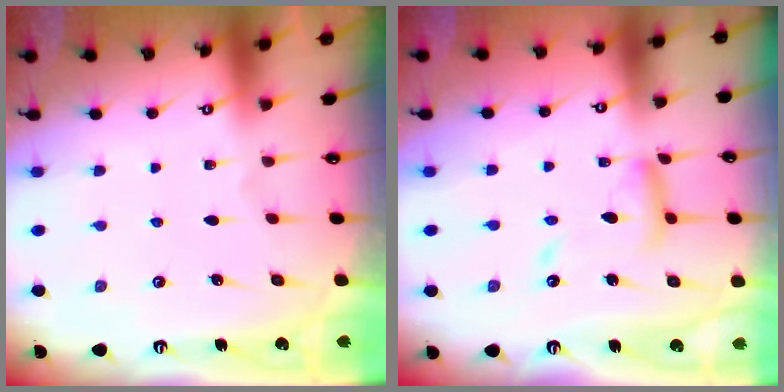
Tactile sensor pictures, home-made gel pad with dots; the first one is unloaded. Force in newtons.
{"total": 12.1, "press": 12.1, "slide": 1.1}